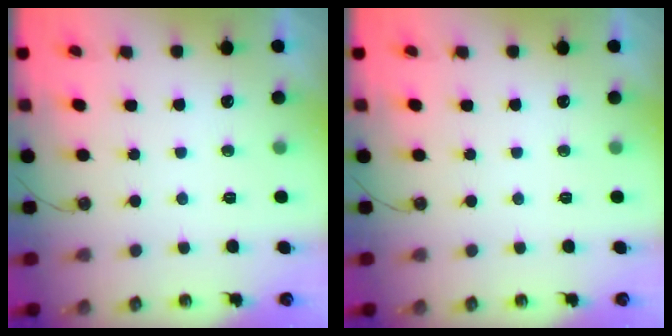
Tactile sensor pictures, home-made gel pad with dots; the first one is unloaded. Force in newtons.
{"total": 0.0}